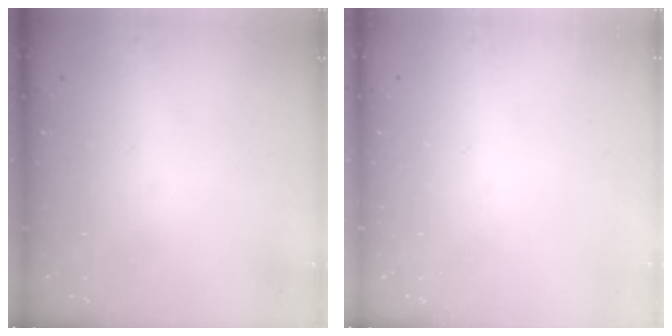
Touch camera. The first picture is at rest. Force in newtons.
{"total": 0.0}